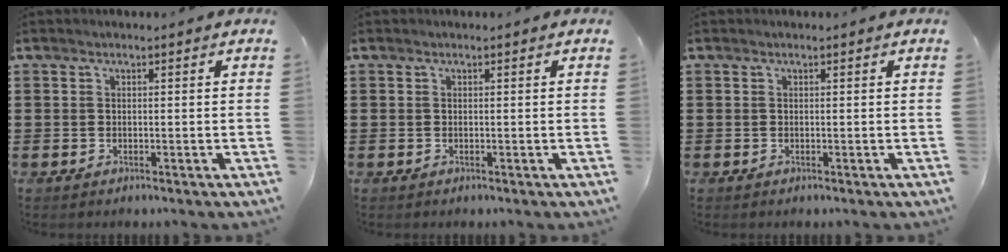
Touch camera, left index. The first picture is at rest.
{"total": 0.0}
{"total": 0.0}